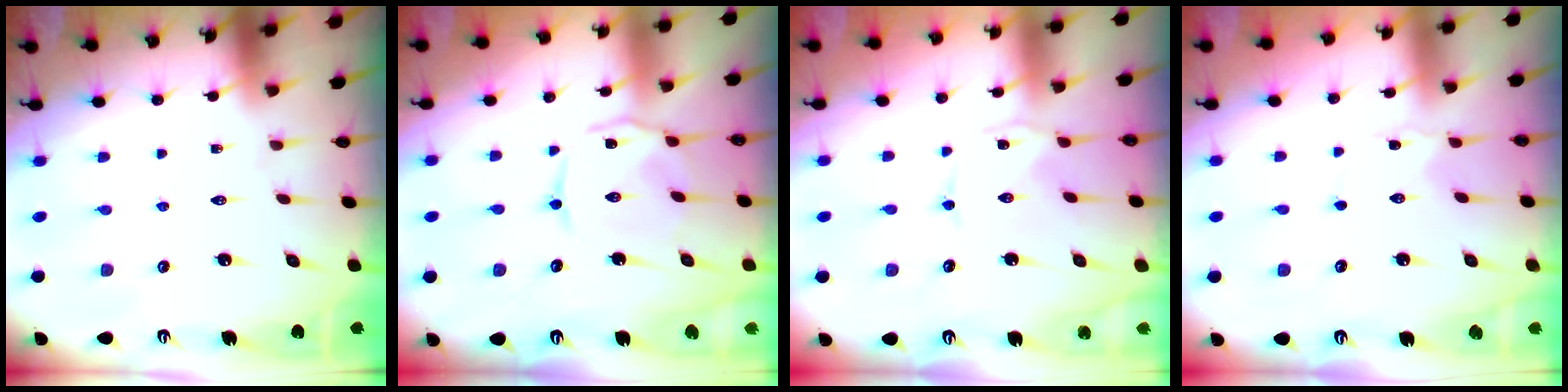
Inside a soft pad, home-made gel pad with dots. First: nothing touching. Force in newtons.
{"total": 2.8, "press": 2.8, "slide": 0.6}
{"total": 0.5, "press": 0.5, "slide": 0.1}
{"total": 0.0}